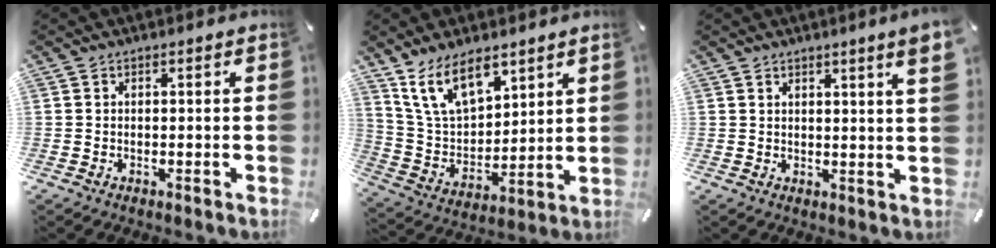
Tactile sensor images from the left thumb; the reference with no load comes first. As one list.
[{"total": 13.3, "force": [9.3, 7.1, 6.3], "torque": [-0.155, -0.044, 0.177]}, {"total": 3.7, "force": [2.6, 0.1, 2.6], "torque": [-0.039, -0.009, 0.041]}]